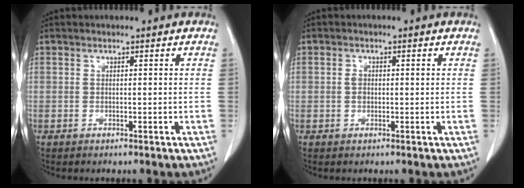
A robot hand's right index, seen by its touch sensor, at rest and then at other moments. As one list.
[{"total": 1.3, "force": [0.0, 0.9, 0.9], "torque": [-0.015, 0.005, -0.001]}]